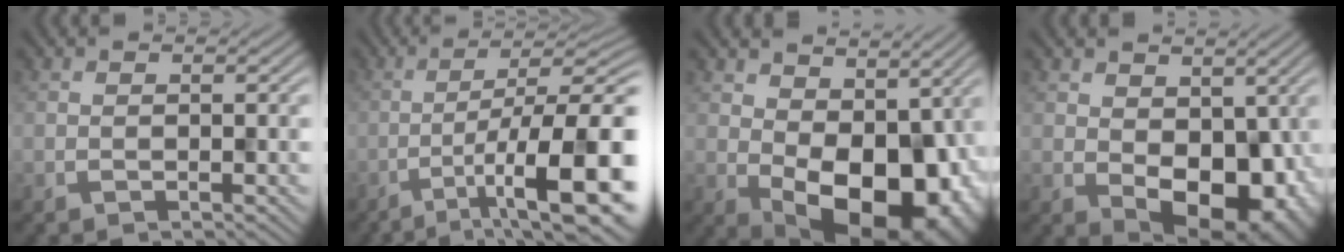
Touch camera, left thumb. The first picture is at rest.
{"total": 13.8, "force": [-5.4, 3.7, 12.1], "torque": [-0.166, -0.004, -0.071]}
{"total": 14.0, "force": [-0.5, 9.3, 10.4], "torque": [-0.136, -0.037, 0.022]}
{"total": 9.9, "force": [-0.6, 6.8, 7.2], "torque": [-0.097, -0.032, 0.013]}